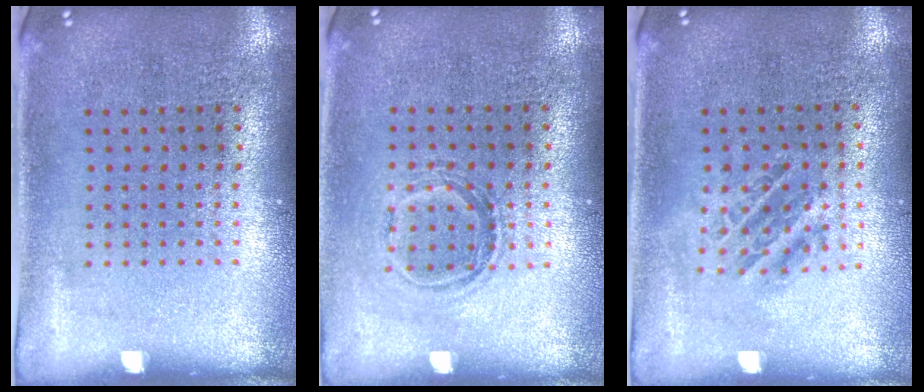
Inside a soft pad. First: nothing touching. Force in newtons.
{"total": 1.1, "press": 0.9, "slide": 0.6}
{"total": 1.0, "press": 1.0, "slide": 0.4}